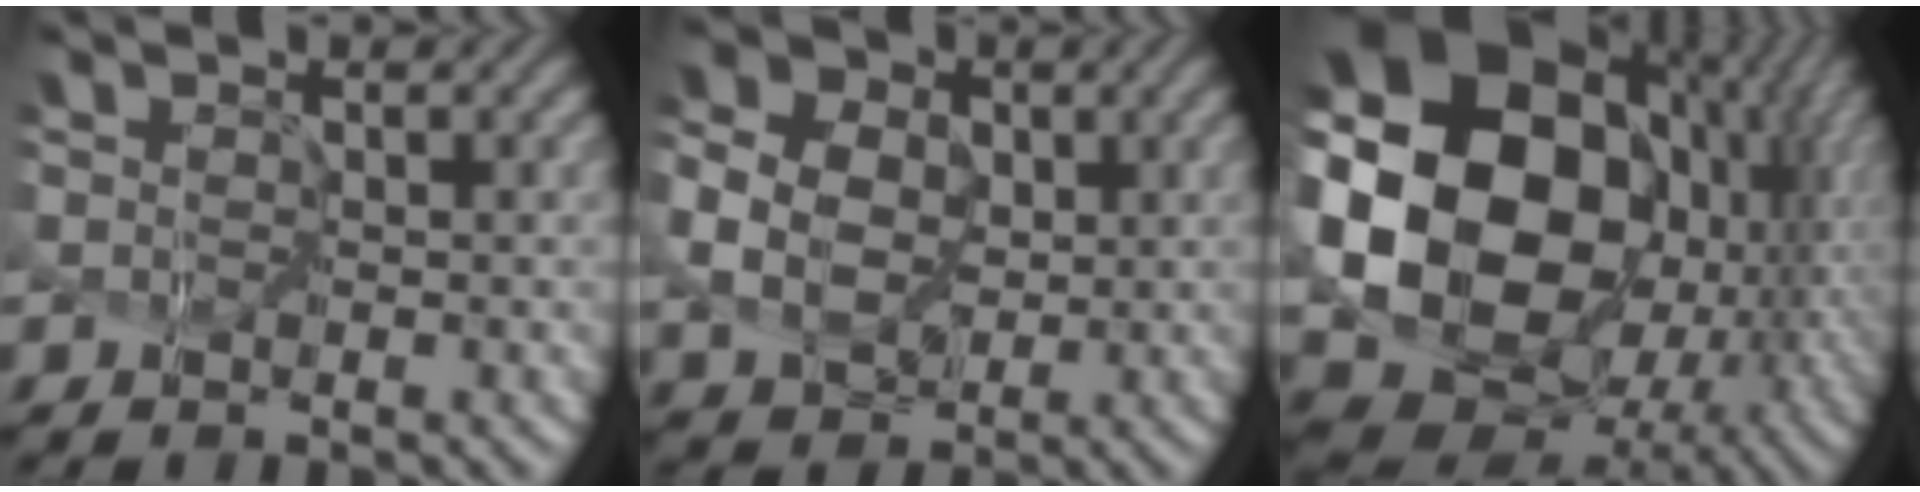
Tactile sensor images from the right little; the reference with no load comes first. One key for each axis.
{"total": 5.6, "fx": 0.2, "fy": 4.5, "fz": 3.4, "tx": -0.108, "ty": -0.001, "tz": 0.017}
{"total": 20.6, "fx": 1.3, "fy": 16.2, "fz": 12.7, "tx": -0.290, "ty": -0.023, "tz": 0.047}